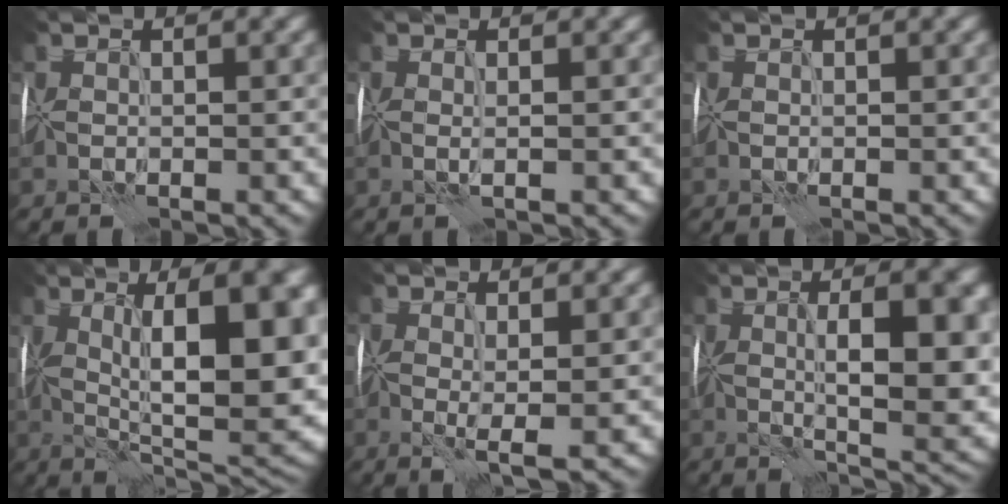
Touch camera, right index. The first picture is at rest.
{"total": 0.5, "force": [-0.2, -0.3, 0.4], "torque": [-0.005, -0.005, -0.006]}
{"total": 0.0}
{"total": 16.2, "force": [1.8, 5.9, 14.9], "torque": [-0.191, 0.008, 0.029]}
{"total": 2.5, "force": [-0.3, 0.3, 2.4], "torque": [-0.047, -0.011, -0.008]}
{"total": 11.5, "force": [0.4, 3.7, 10.9], "torque": [-0.142, -0.005, 0.004]}